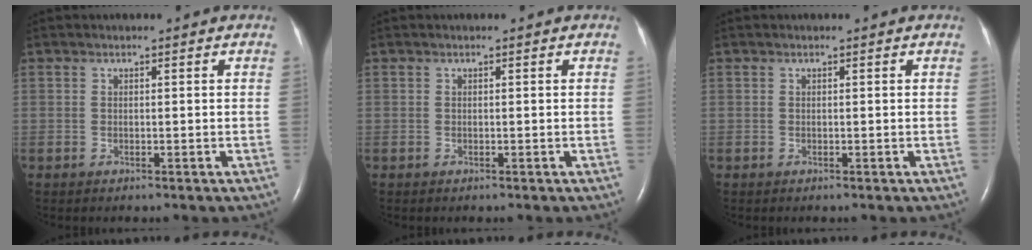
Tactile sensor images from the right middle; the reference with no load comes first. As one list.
[{"total": 0.0}, {"total": 0.0}]